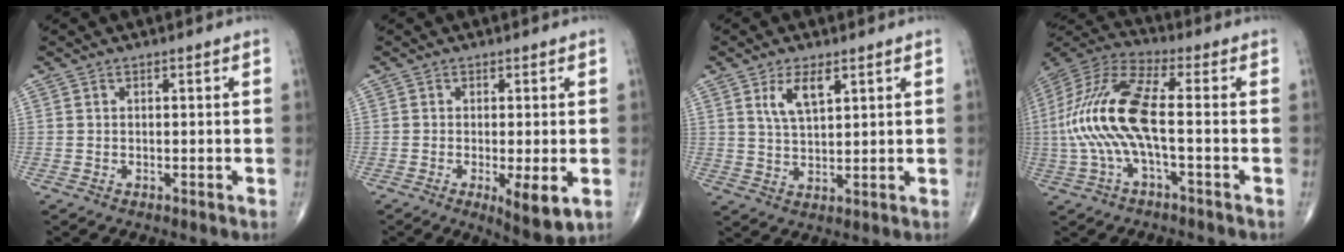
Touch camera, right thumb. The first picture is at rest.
{"total": 6.7, "force": [-1.9, 1.7, 6.2], "torque": [-0.098, -0.020, -0.027]}
{"total": 5.8, "force": [2.9, 2.4, 4.5], "torque": [-0.081, -0.015, 0.058]}
{"total": 16.3, "force": [-1.5, 5.0, 15.4], "torque": [-0.351, 0.037, -0.033]}